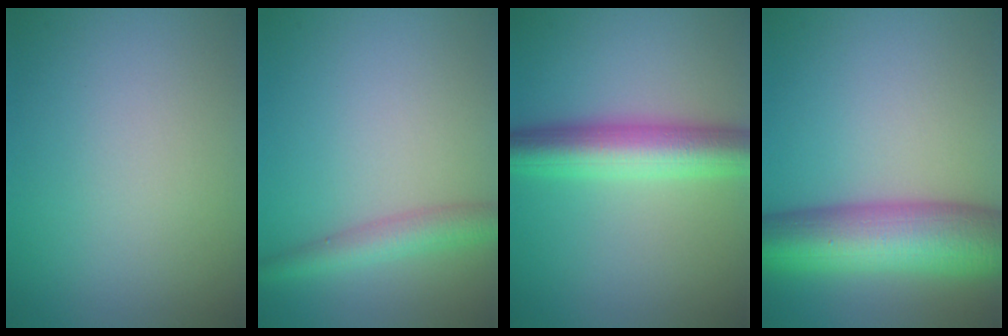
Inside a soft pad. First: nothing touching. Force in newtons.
{"total": 3.0, "press": 3.0, "slide": 0.1}
{"total": 7.1, "press": 7.1, "slide": 0.3}
{"total": 10.8, "press": 10.8, "slide": 0.4}